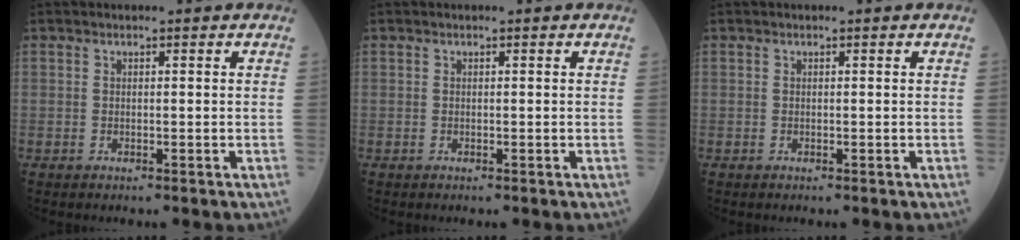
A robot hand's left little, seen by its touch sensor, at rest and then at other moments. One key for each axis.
{"total": 0.0}
{"total": 0.0}